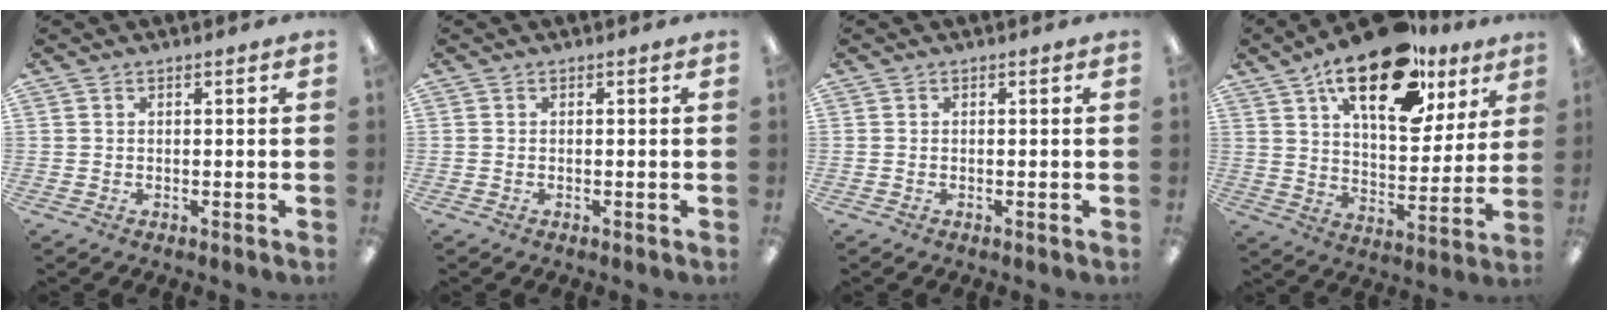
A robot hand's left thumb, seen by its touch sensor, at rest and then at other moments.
{"total": 0.0}
{"total": 0.0}
{"total": 22.7, "force": [14.0, 10.4, 14.4], "torque": [-0.218, -0.067, 0.234]}